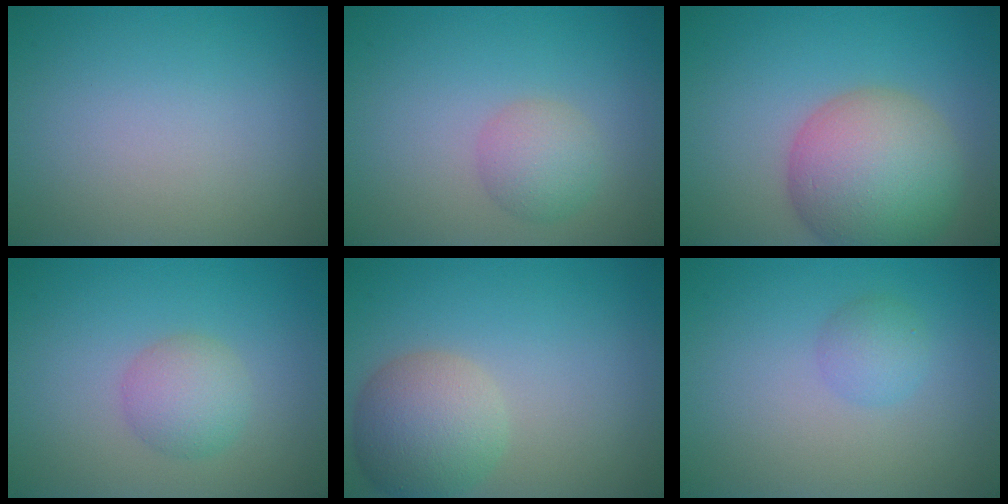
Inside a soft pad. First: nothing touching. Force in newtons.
{"total": 2.5, "press": 2.5, "slide": 0.1}
{"total": 9.0, "press": 9.0, "slide": 0.5}
{"total": 2.8, "press": 2.8, "slide": 0.1}
{"total": 5.3, "press": 5.3, "slide": 0.3}
{"total": 1.7, "press": 1.7, "slide": 0.1}